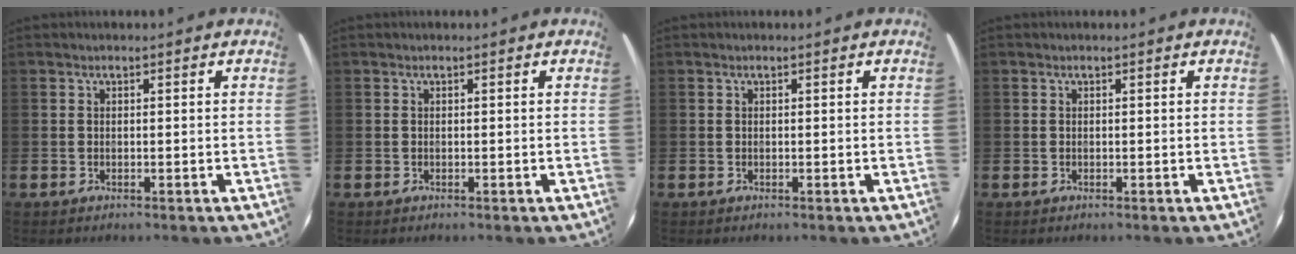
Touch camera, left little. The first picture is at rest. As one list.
[{"total": 0.0}, {"total": 0.0}, {"total": 0.0}]